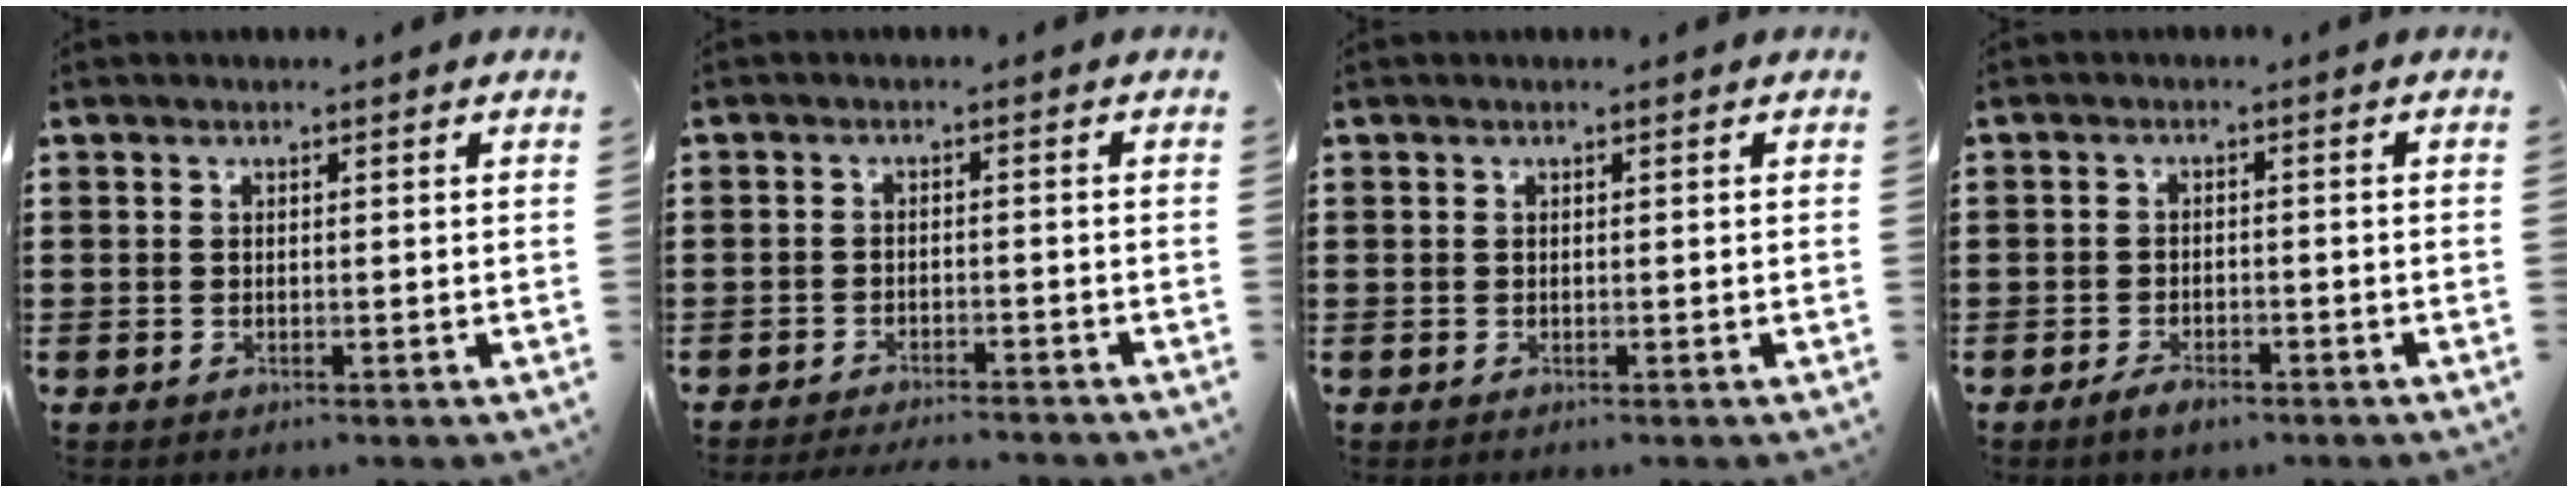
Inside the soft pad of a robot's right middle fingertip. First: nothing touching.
{"total": 2.7, "force": [-2.7, 0.1, 0.3], "torque": [-0.010, 0.000, -0.056]}
{"total": 0.0}
{"total": 2.3, "force": [-1.9, 0.9, 1.0], "torque": [-0.018, 0.004, -0.036]}